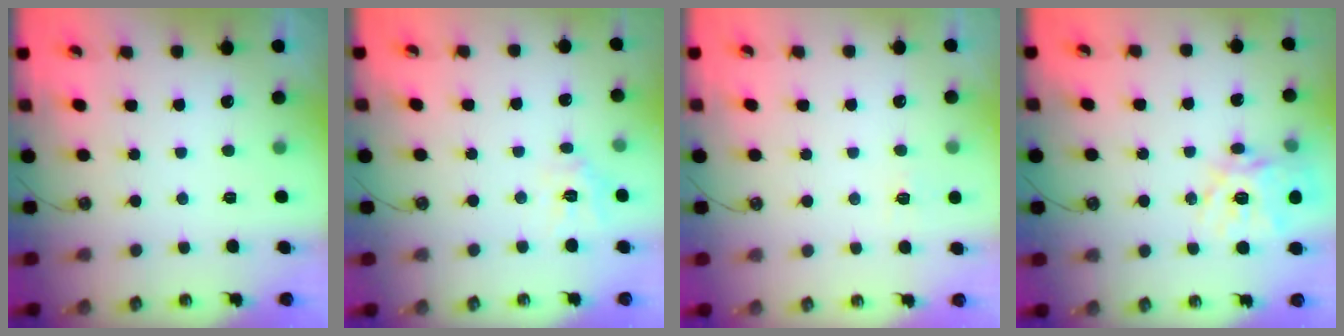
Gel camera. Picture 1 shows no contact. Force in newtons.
{"total": 9.9, "press": 9.9, "slide": 0.7}
{"total": 4.9, "press": 4.9, "slide": 0.5}
{"total": 18.7, "press": 18.6, "slide": 2.4}